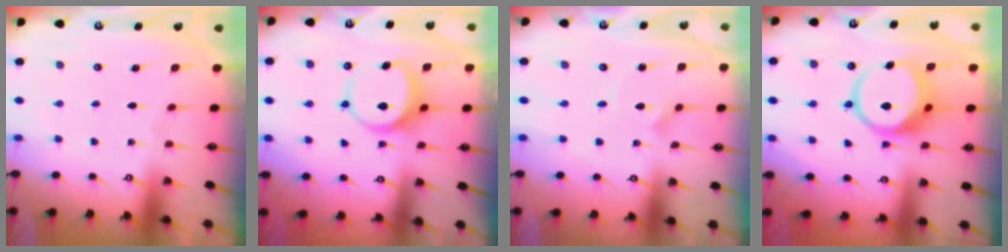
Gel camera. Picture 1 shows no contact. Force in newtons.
{"total": 7.7, "press": 7.7, "slide": 0.9}
{"total": 2.8, "press": 2.8, "slide": 0.2}
{"total": 11.2, "press": 11.1, "slide": 1.4}